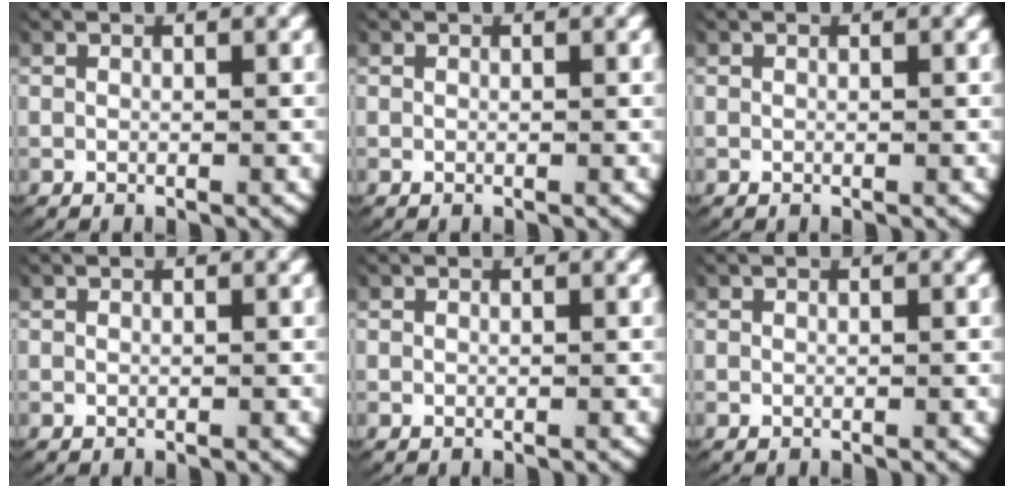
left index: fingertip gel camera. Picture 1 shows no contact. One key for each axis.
{"total": 0.0}
{"total": 0.0}
{"total": 0.0}
{"total": 0.0}
{"total": 0.0}